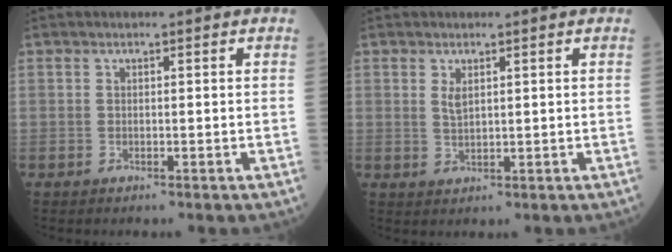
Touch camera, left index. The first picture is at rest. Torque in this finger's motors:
{"motor_torque": [0.73, -0.77, 0.18, 0.04]}